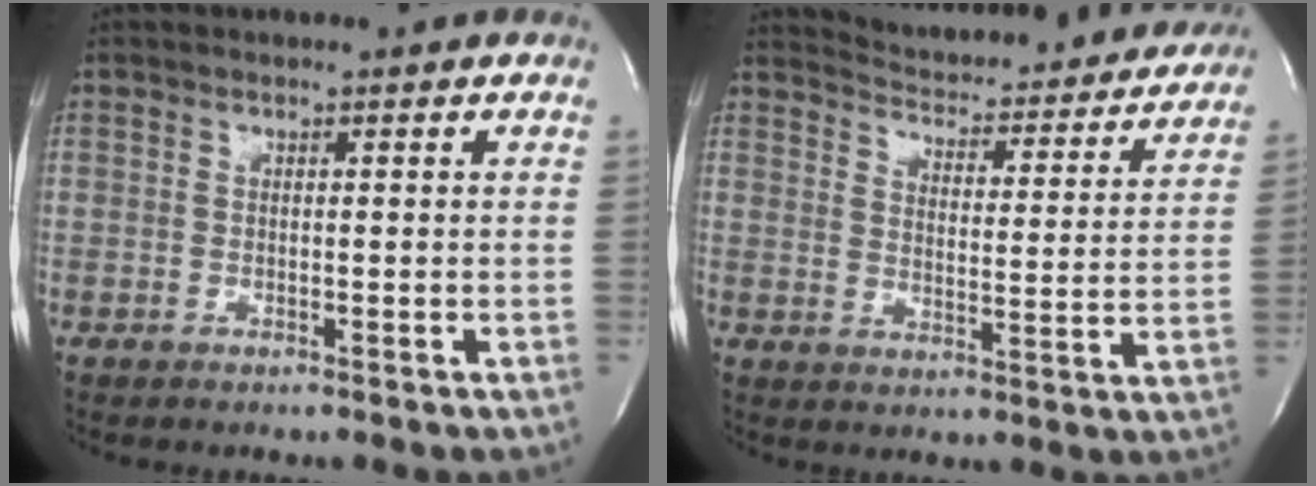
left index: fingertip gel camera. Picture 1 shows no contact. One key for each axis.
{"total": 21.9, "fx": 20.9, "fy": 3.9, "fz": 5.3, "tx": -0.071, "ty": -0.051, "tz": 0.256}